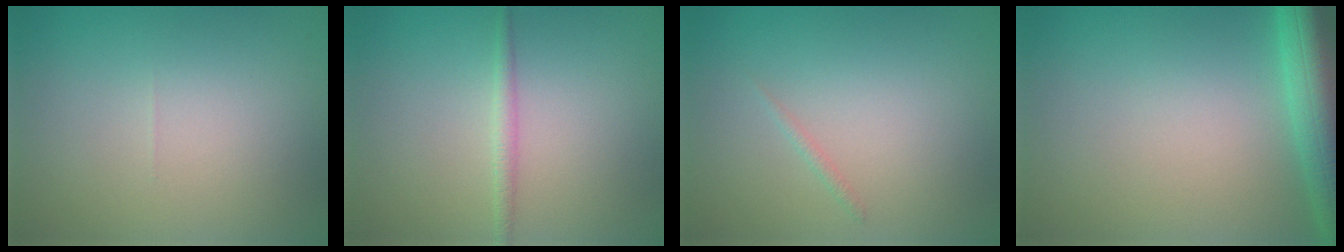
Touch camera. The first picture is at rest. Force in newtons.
{"total": 1.2, "press": 1.2, "slide": 0.1}
{"total": 0.5, "press": 0.5, "slide": 0.0}
{"total": 7.7, "press": 7.7, "slide": 0.5}